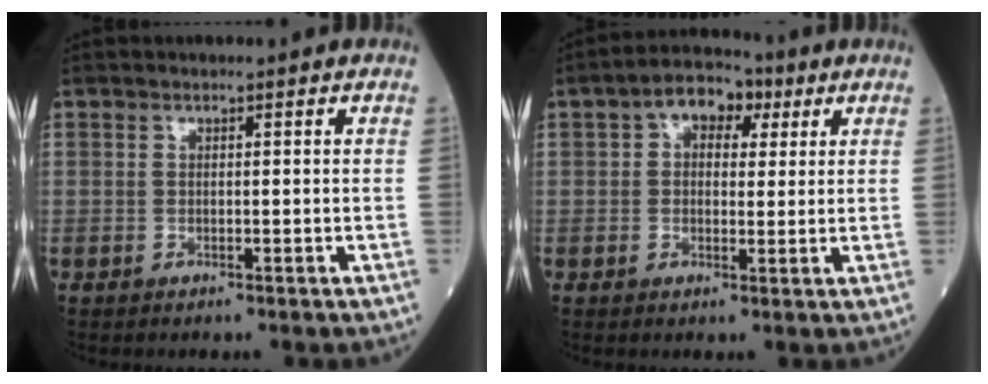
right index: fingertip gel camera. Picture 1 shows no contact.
{"total": 6.5, "force": [2.5, 4.0, 4.4], "torque": [-0.064, 0.028, 0.034]}